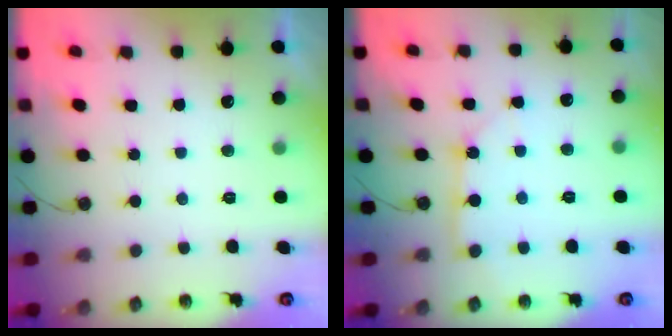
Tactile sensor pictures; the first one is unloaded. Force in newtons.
{"total": 5.1, "press": 5.1, "slide": 0.0}